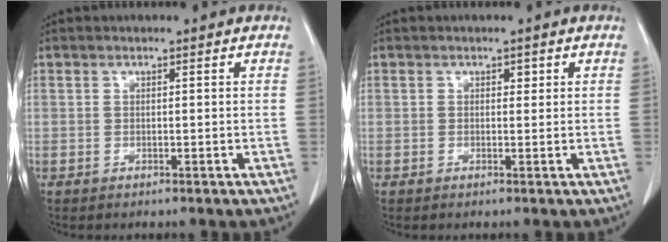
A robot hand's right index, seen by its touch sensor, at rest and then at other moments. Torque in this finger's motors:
{"motor_torque": [0.01, -0.01, 0.01, 0.00]}